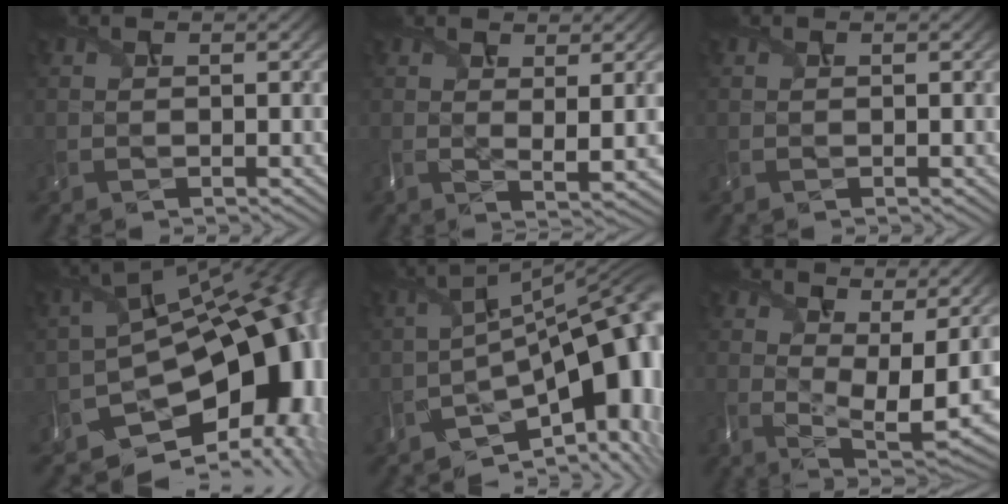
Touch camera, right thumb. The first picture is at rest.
{"total": 5.0, "force": [0.9, 0.7, 4.8], "torque": [-0.073, 0.006, 0.028]}
{"total": 0.0}
{"total": 16.6, "force": [-6.3, 9.8, 11.9], "torque": [-0.163, -0.036, -0.069]}
{"total": 15.3, "force": [-5.7, 6.3, 12.7], "torque": [-0.153, -0.005, -0.068]}
{"total": 10.3, "force": [2.3, 3.2, 9.5], "torque": [-0.158, 0.010, 0.065]}